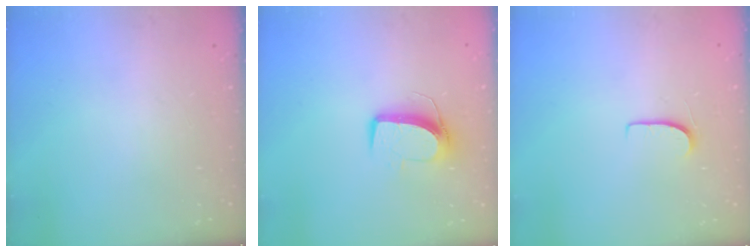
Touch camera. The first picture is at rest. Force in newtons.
{"total": 9.9, "press": 9.9, "slide": 0.4}
{"total": 5.9, "press": 5.9, "slide": 0.4}